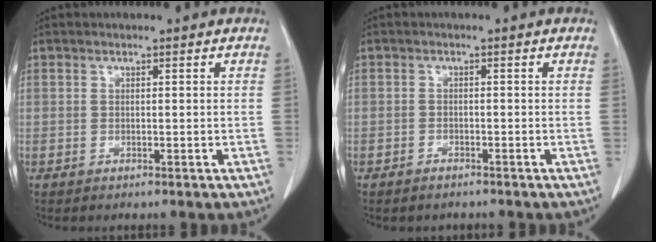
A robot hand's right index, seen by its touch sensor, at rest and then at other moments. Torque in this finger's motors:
{"motor_torque": [0.06, -0.07, -0.05, 0.01]}